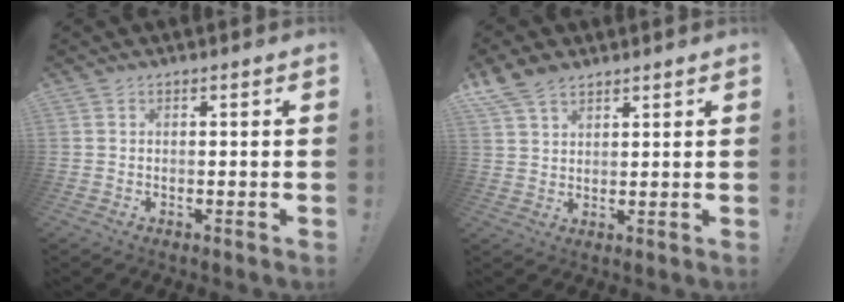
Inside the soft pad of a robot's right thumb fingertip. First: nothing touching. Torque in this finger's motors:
{"motor_torque": [-0.34, 0.67, 0.17, -0.09, 0.04]}